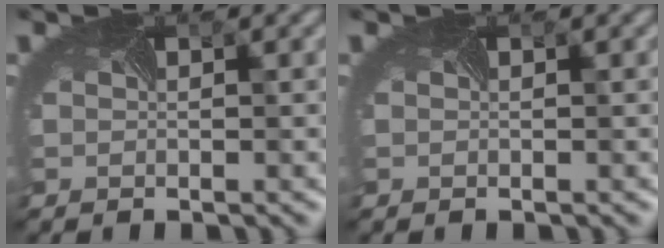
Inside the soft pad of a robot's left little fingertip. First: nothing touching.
{"total": 0.0}